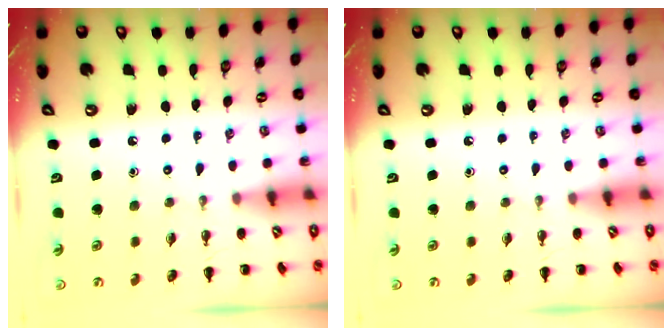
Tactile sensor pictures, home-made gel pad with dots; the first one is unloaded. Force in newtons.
{"total": 0.0}